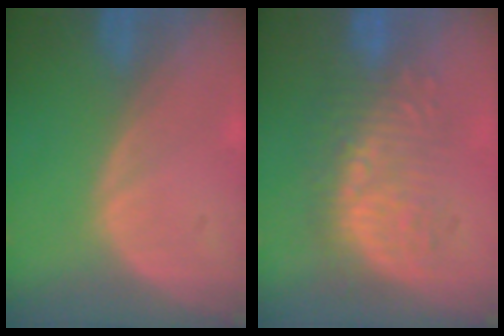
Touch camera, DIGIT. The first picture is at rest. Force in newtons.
{"total": 8.9, "press": 8.6, "slide": 2.3}